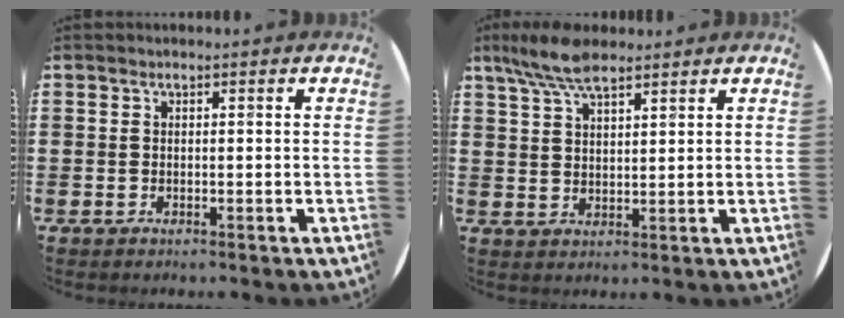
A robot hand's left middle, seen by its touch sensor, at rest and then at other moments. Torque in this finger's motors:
{"motor_torque": [1.14, -1.00, 0.18, 0.10]}